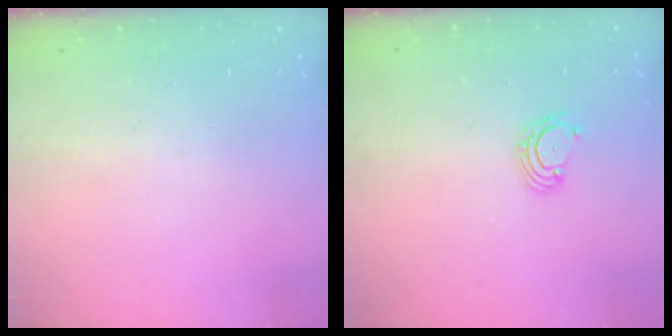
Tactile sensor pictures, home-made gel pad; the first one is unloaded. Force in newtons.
{"total": 2.8, "press": 2.8, "slide": 0.3}